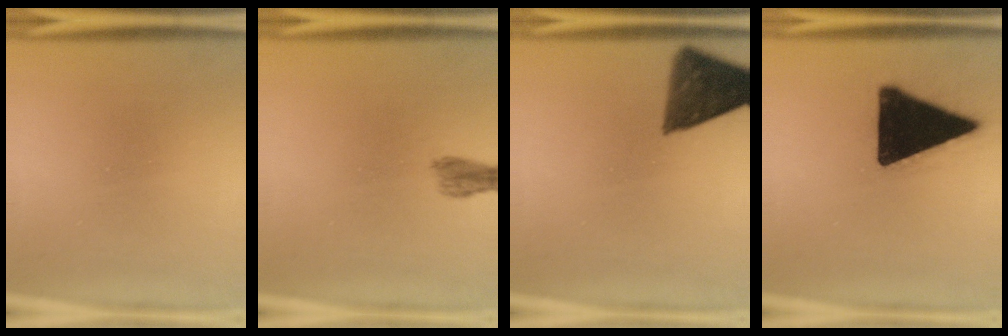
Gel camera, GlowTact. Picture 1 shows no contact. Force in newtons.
{"total": 1.6}
{"total": 9.4}
{"total": 19.7}